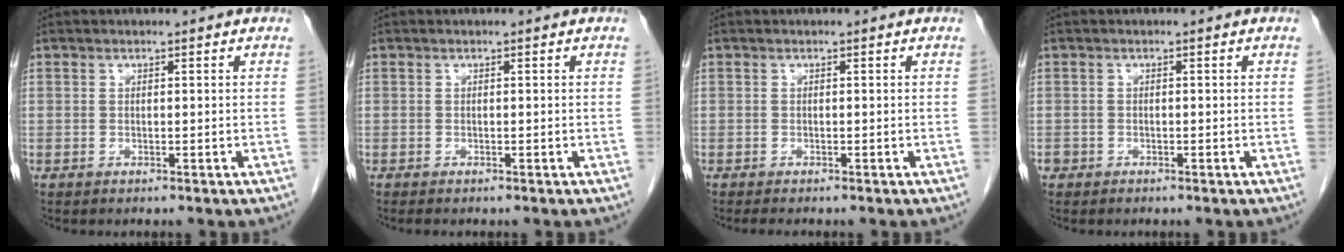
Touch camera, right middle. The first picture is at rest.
{"total": 1.0, "force": [-0.9, 0.3, 0.4], "torque": [-0.008, -0.002, -0.009]}
{"total": 2.1, "force": [-1.8, 0.4, 1.1], "torque": [-0.014, -0.004, -0.020]}
{"total": 1.1, "force": [-0.7, 0.9, 0.2], "torque": [-0.008, 0.003, -0.011]}